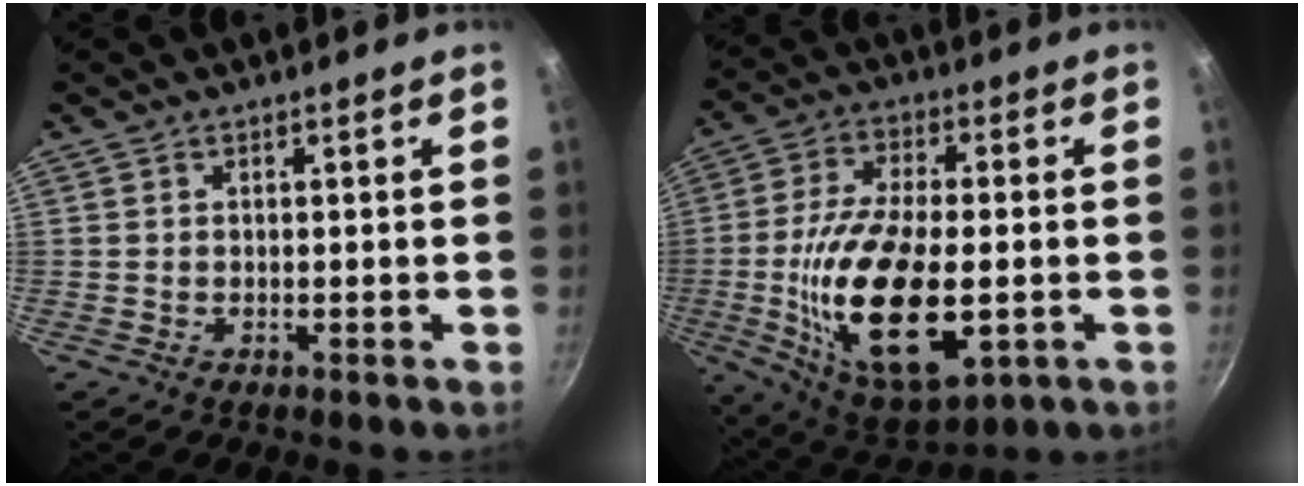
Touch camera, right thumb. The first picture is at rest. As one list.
[{"total": 22.6, "force": [-3.9, 10.4, 19.6], "torque": [-0.364, -0.005, -0.049]}]